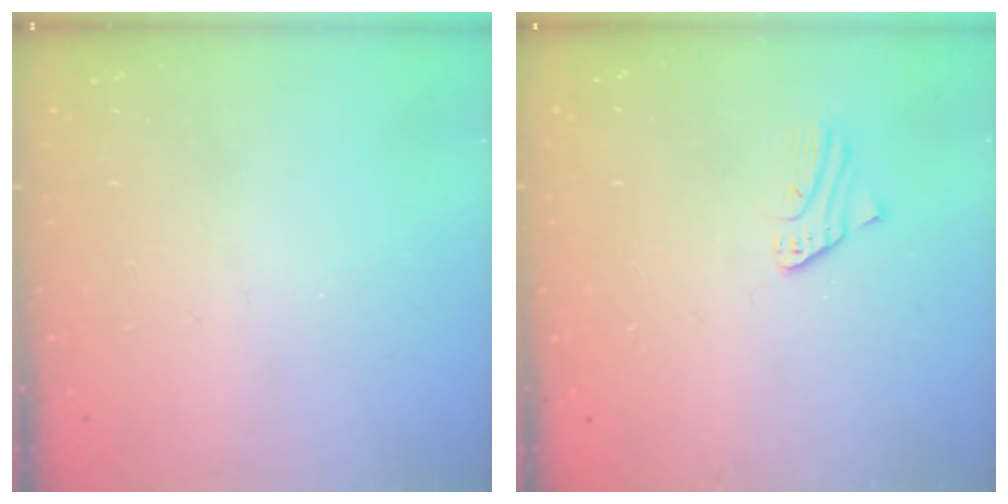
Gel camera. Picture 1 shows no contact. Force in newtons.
{"total": 2.3, "press": 2.3, "slide": 0.2}